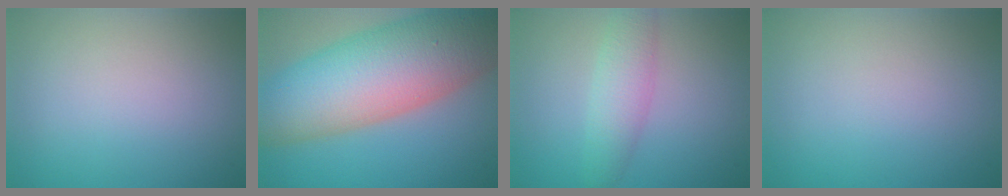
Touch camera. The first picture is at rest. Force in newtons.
{"total": 13.8, "press": 13.7, "slide": 0.6}
{"total": 3.3, "press": 3.3, "slide": 0.1}
{"total": 0.0}